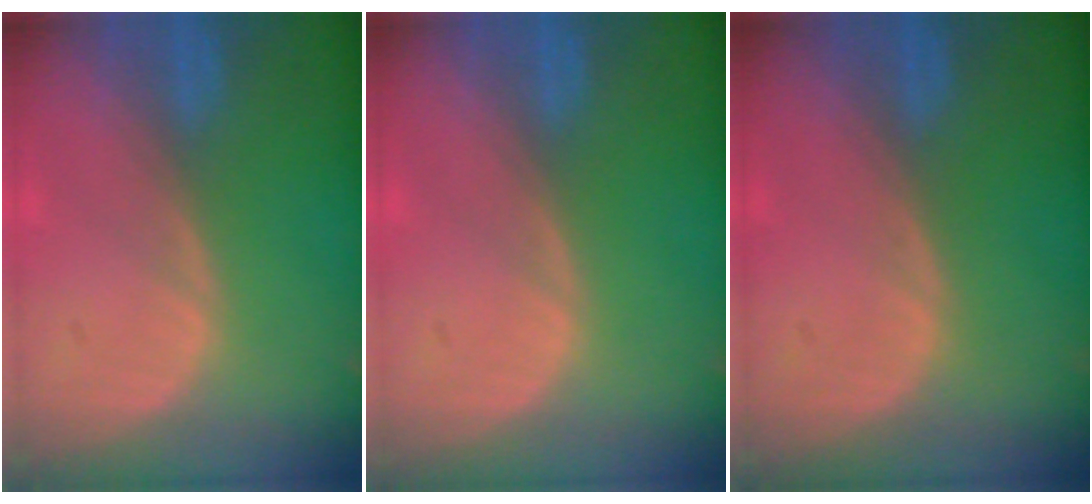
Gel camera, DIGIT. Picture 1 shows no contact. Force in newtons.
{"total": 0.0}
{"total": 0.0}